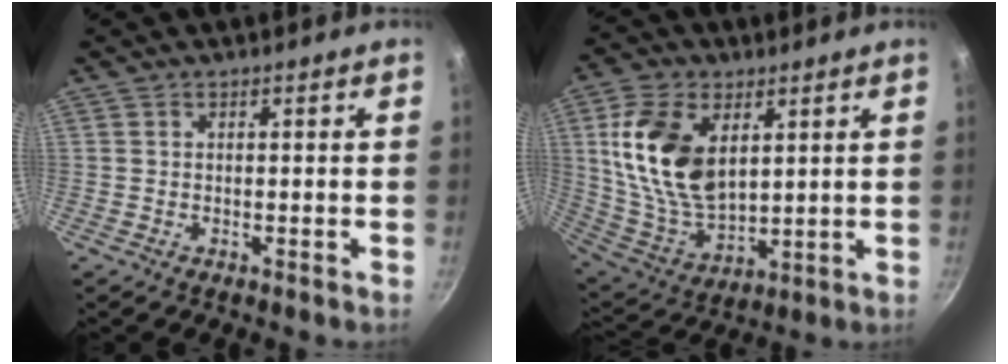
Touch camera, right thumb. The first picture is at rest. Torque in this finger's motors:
{"motor_torque": [1.11, 2.01, 1.89, 0.32, 0.53]}